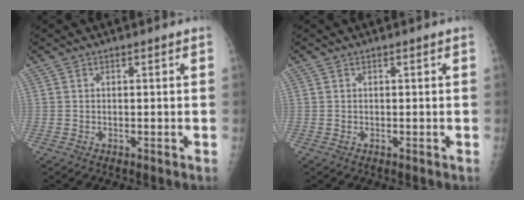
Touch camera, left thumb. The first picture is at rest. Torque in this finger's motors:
{"motor_torque": [-0.04, 0.01, -0.05, -0.02, 0.00]}